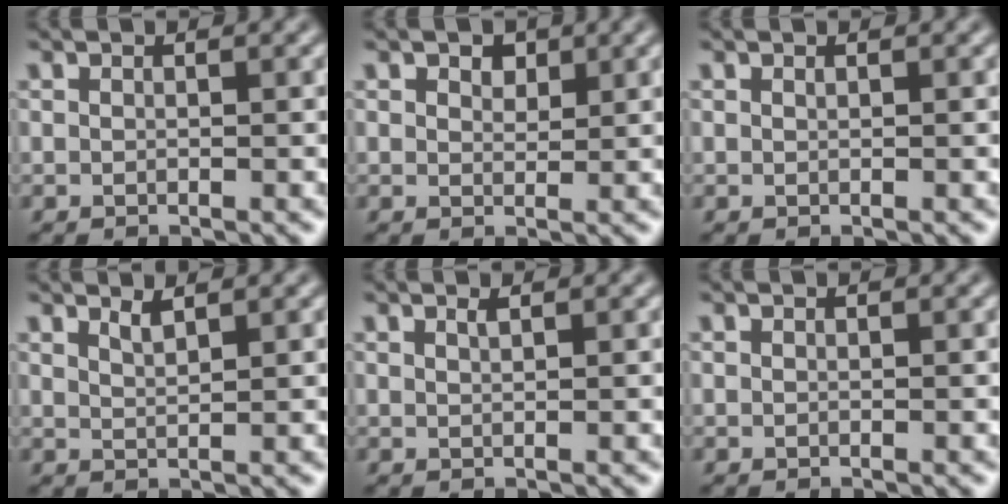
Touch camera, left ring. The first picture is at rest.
{"total": 1.7, "force": [1.2, 1.0, 0.7], "torque": [-0.008, -0.002, 0.017]}
{"total": 0.0}
{"total": 1.4, "force": [1.1, 0.3, 0.8], "torque": [-0.010, -0.002, 0.019]}
{"total": 0.7, "force": [0.6, 0.1, 0.4], "torque": [-0.005, -0.001, 0.010]}
{"total": 0.0}